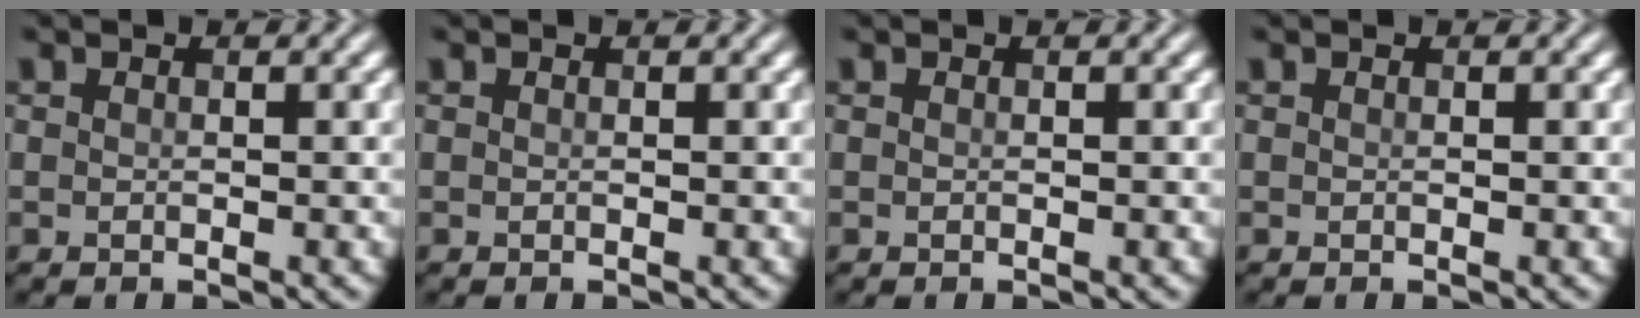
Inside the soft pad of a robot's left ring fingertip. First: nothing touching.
{"total": 0.0}
{"total": 0.0}
{"total": 0.0}